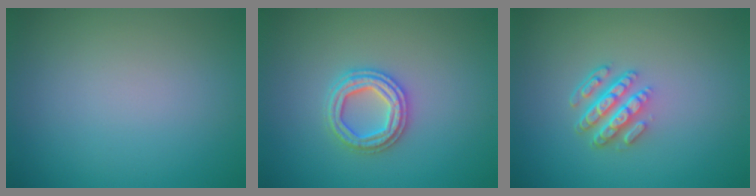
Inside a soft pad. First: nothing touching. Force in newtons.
{"total": 2.9, "press": 2.9, "slide": 0.6}
{"total": 4.3, "press": 3.1, "slide": 3.0}